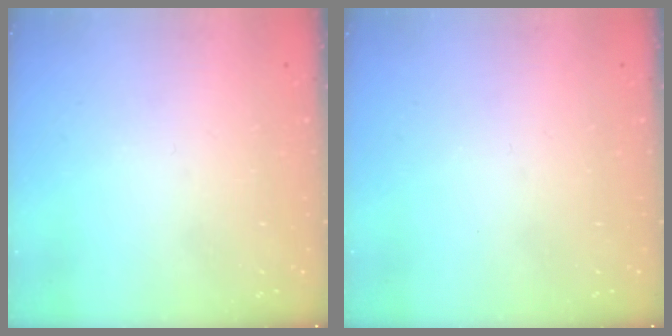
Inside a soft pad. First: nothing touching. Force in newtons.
{"total": 0.0}